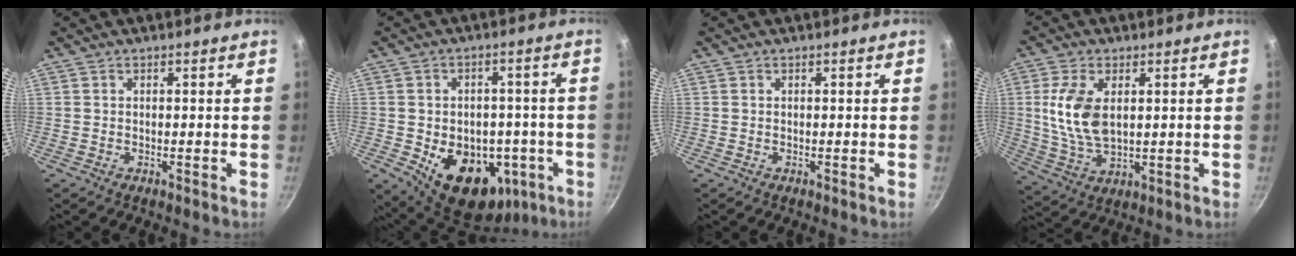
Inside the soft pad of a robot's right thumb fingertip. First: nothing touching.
{"total": 18.6, "force": [-5.8, 13.2, 11.8], "torque": [-0.143, 0.019, -0.061]}
{"total": 0.0}
{"total": 10.8, "force": [2.0, 6.1, 8.7], "torque": [-0.172, -0.014, 0.044]}